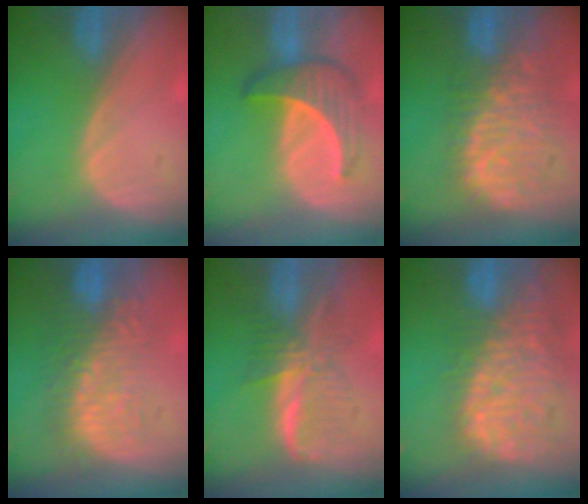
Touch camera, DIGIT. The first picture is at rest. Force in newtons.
{"total": 6.7, "press": 6.4, "slide": 1.9}
{"total": 10.9, "press": 9.4, "slide": 5.5}
{"total": 9.6, "press": 9.1, "slide": 3.0}
{"total": 6.2, "press": 6.1, "slide": 0.6}
{"total": 13.5, "press": 11.4, "slide": 7.3}